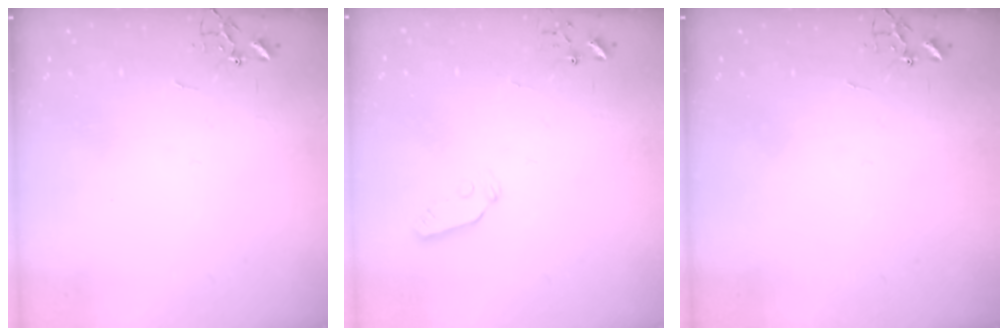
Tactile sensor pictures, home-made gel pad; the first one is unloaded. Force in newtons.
{"total": 5.3, "press": 5.2, "slide": 0.3}
{"total": 0.0}